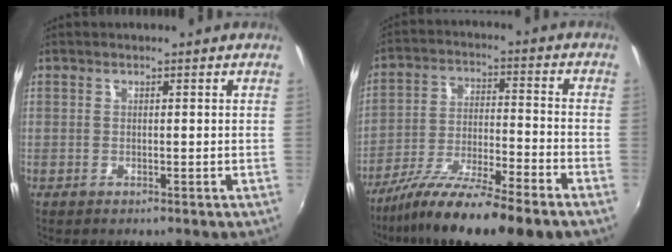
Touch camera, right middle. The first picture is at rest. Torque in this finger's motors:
{"motor_torque": [1.23, -0.90, 0.80, 0.21]}